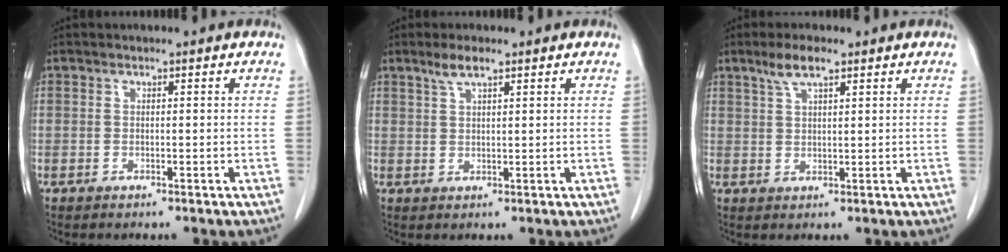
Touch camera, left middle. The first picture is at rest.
{"total": 2.9, "force": [2.1, 0.5, 2.0], "torque": [-0.045, 0.004, 0.043]}
{"total": 4.1, "force": [2.8, 0.8, 2.9], "torque": [-0.064, 0.007, 0.056]}